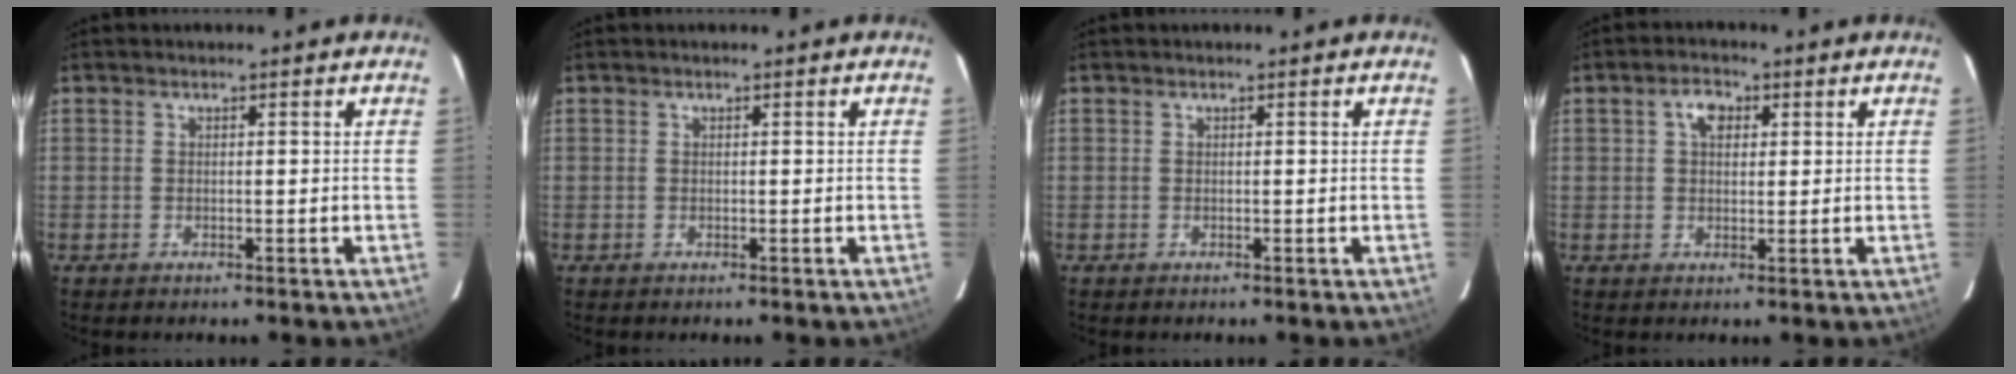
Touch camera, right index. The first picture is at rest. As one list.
[{"total": 0.0}, {"total": 0.0}, {"total": 3.7, "force": [1.2, 2.5, 2.4], "torque": [-0.039, 0.013, 0.021]}]